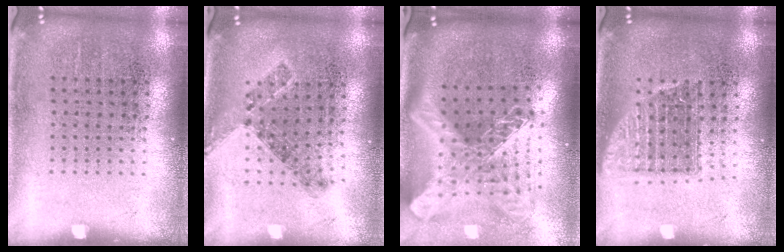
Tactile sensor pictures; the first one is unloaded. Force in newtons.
{"total": 0.8, "press": 0.8, "slide": 0.3}
{"total": 2.9, "press": 2.1, "slide": 2.1}
{"total": 1.4, "press": 1.1, "slide": 0.8}